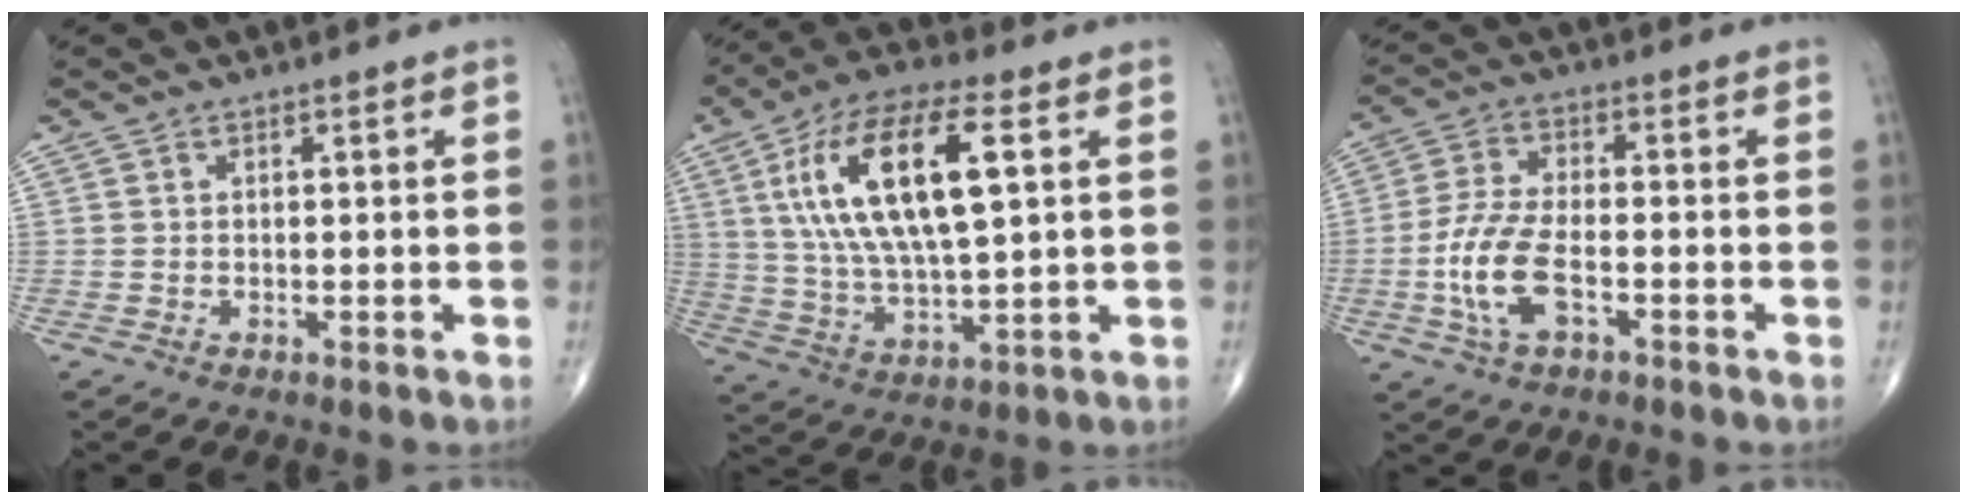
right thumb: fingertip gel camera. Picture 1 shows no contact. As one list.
[{"total": 19.5, "force": [5.2, 6.9, 17.4], "torque": [-0.332, 0.003, 0.095]}, {"total": 9.7, "force": [-3.0, 4.4, 8.1], "torque": [-0.176, 0.017, -0.060]}]